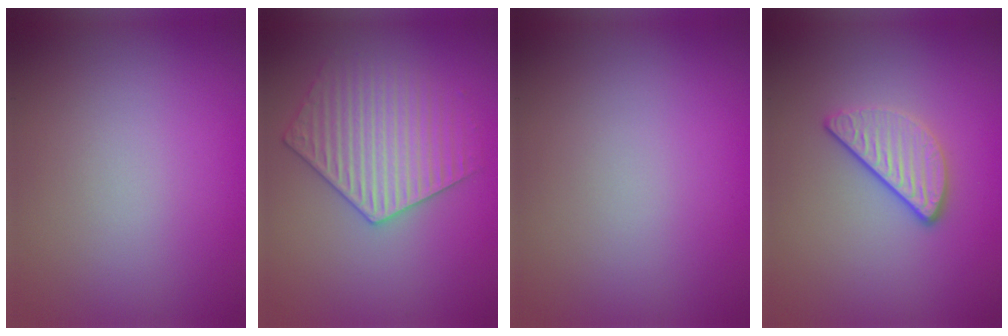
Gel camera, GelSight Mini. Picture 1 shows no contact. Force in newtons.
{"total": 4.0, "press": 3.9, "slide": 0.6}
{"total": 0.0}
{"total": 2.9, "press": 2.4, "slide": 1.6}